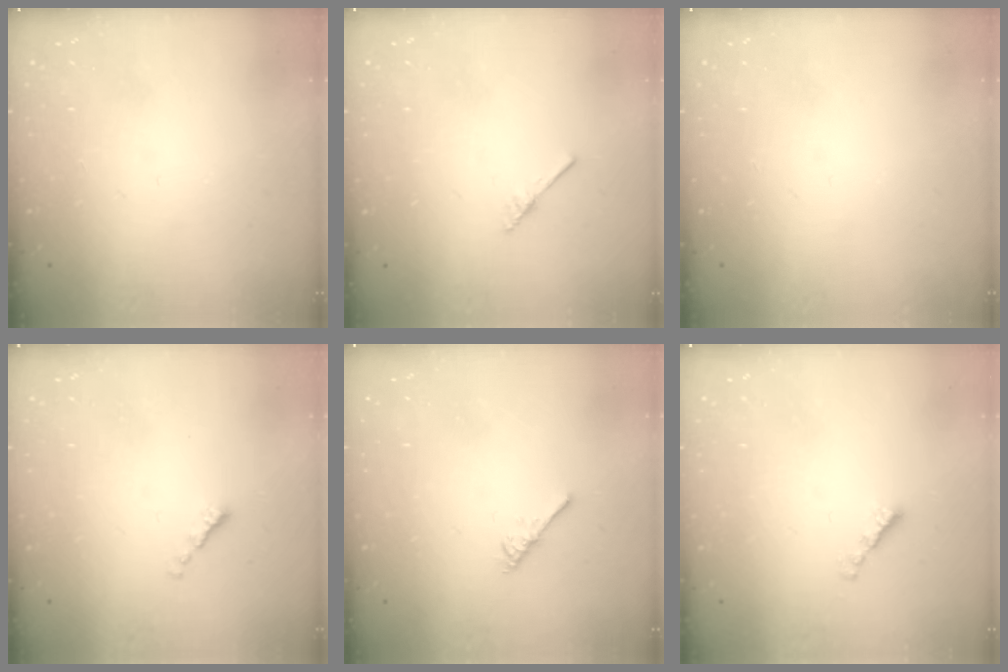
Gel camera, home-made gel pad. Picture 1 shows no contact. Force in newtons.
{"total": 2.5, "press": 2.4, "slide": 0.3}
{"total": 0.0}
{"total": 0.0}
{"total": 2.7, "press": 2.7, "slide": 0.5}
{"total": 2.2, "press": 2.1, "slide": 0.7}